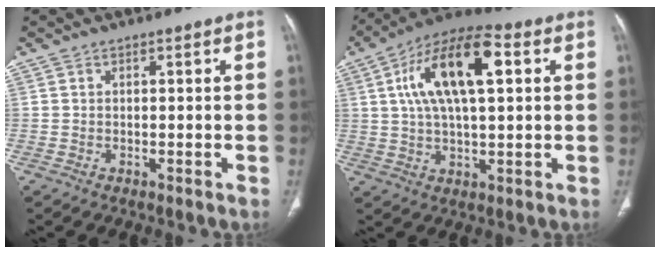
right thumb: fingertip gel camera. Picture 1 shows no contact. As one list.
[{"total": 17.2, "force": [4.5, 7.2, 14.9], "torque": [-0.261, 0.018, 0.071]}]